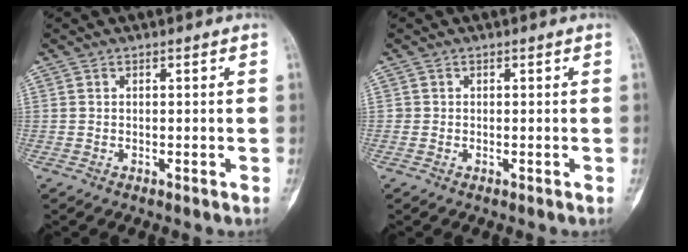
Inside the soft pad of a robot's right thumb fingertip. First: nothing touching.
{"total": 0.0}